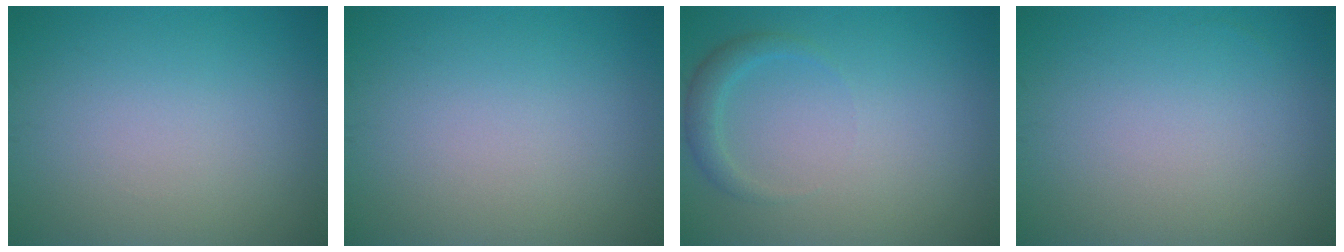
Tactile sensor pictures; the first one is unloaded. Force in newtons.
{"total": 0.0}
{"total": 1.7, "press": 1.7, "slide": 0.1}
{"total": 0.0}